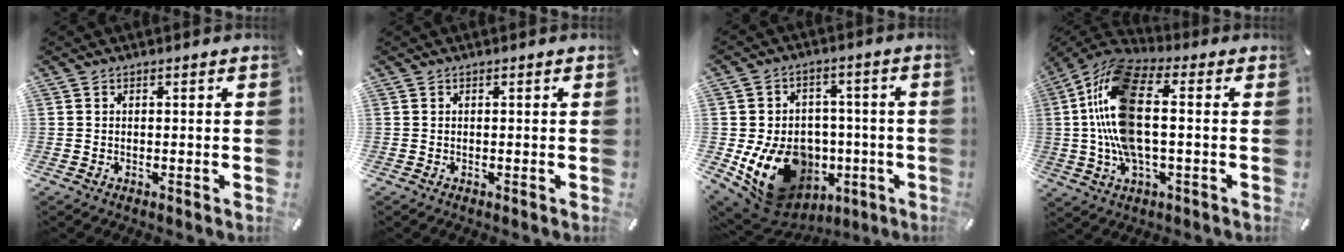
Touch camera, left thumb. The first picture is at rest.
{"total": 0.0}
{"total": 17.3, "force": [-4.6, 13.9, 9.2], "torque": [-0.172, 0.012, -0.061]}
{"total": 17.8, "force": [0.8, 8.3, 15.7], "torque": [-0.339, -0.005, 0.010]}